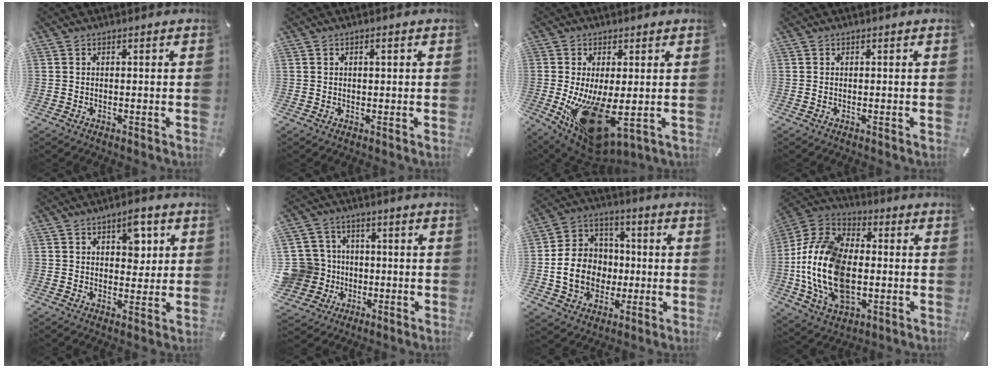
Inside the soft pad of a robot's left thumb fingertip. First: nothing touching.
{"total": 1.1, "force": [0.4, 0.5, 0.9], "torque": [-0.019, 0.003, 0.006]}
{"total": 18.0, "force": [-2.5, 7.9, 16.0], "torque": [-0.264, -0.026, -0.018]}
{"total": 0.0}
{"total": 7.1, "force": [2.9, 4.2, 4.9], "torque": [-0.046, -0.012, 0.042]}
{"total": 12.2, "force": [-1.4, 11.6, 3.3], "torque": [-0.104, 0.019, -0.019]}
{"total": 13.5, "force": [-2.3, 11.8, 6.1], "torque": [-0.134, 0.020, -0.035]}
{"total": 20.0, "force": [-3.1, 13.4, 14.4], "torque": [-0.336, 0.005, -0.056]}